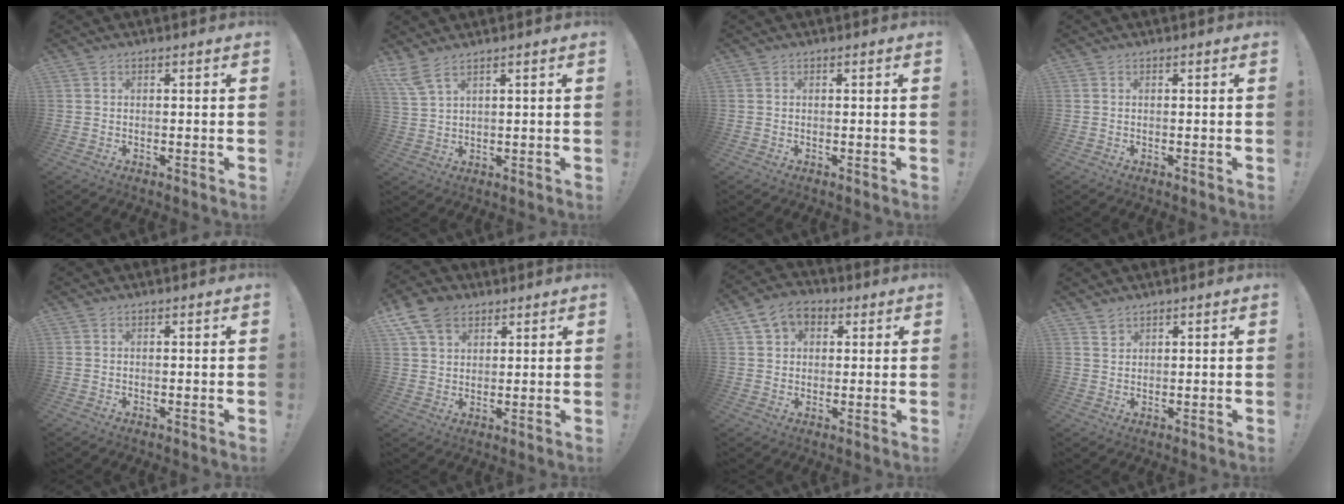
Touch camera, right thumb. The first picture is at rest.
{"total": 4.9, "force": [3.6, 0.9, 3.3], "torque": [-0.074, -0.013, 0.070]}
{"total": 0.0}
{"total": 0.0}
{"total": 0.0}
{"total": 9.9, "force": [5.7, 6.6, 4.6], "torque": [-0.085, -0.018, 0.115]}
{"total": 7.9, "force": [3.3, 6.2, 3.5], "torque": [-0.060, -0.005, 0.069]}
{"total": 2.2, "force": [1.9, 1.1, 0.4], "torque": [0.009, -0.019, 0.032]}